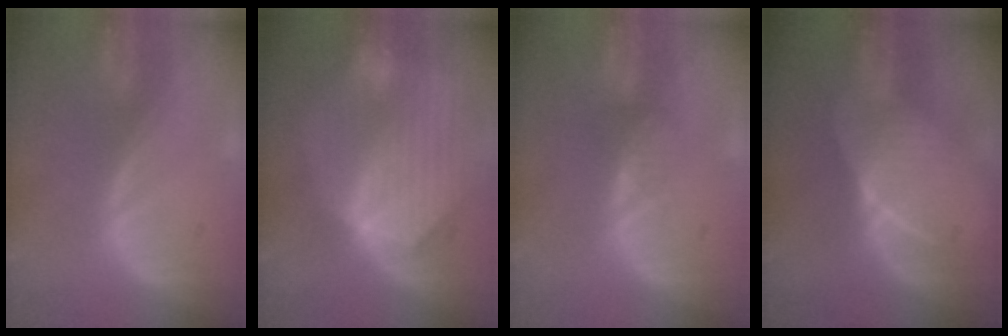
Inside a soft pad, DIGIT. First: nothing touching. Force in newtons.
{"total": 10.4, "press": 9.2, "slide": 4.9}
{"total": 1.6, "press": 1.6, "slide": 0.2}
{"total": 7.6, "press": 6.8, "slide": 3.5}